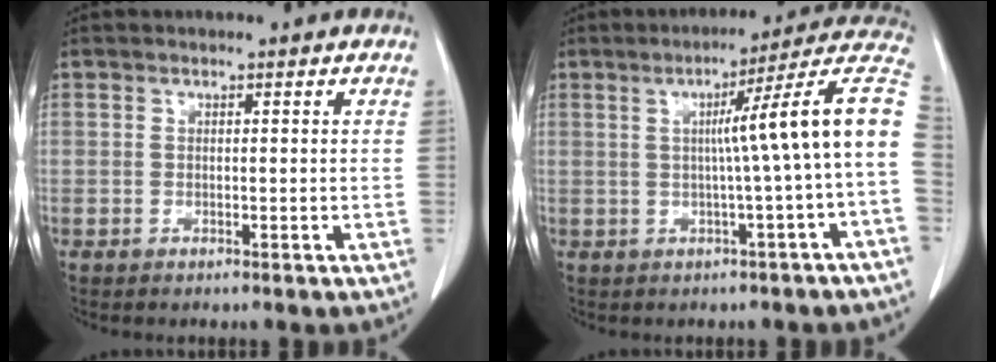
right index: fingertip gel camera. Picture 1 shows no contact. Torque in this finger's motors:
{"motor_torque": [1.41, -0.36, 0.72, 0.15]}